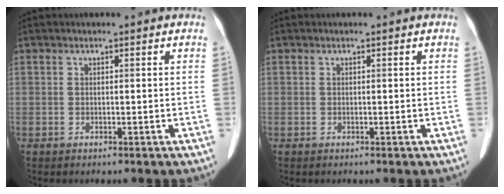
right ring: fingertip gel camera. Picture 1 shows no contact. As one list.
[{"total": 0.0}]